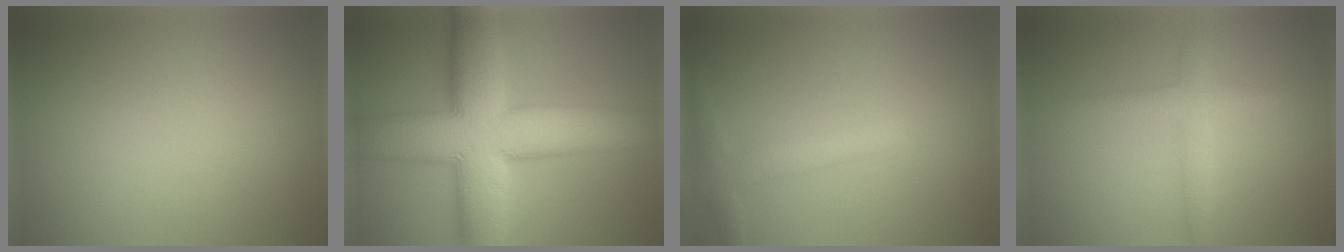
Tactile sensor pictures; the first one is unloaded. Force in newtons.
{"total": 14.3, "press": 14.3, "slide": 0.8}
{"total": 2.5, "press": 2.5, "slide": 0.0}
{"total": 2.2, "press": 2.2, "slide": 0.0}